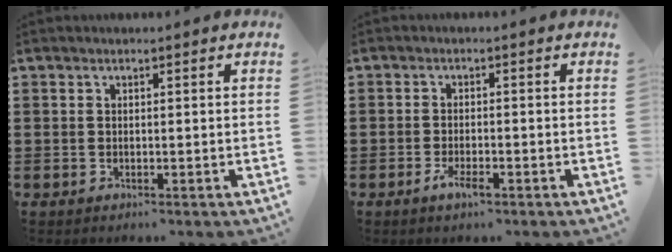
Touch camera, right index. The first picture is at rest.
{"total": 2.7, "force": [-1.5, 0.8, 2.1], "torque": [-0.049, -0.007, -0.030]}